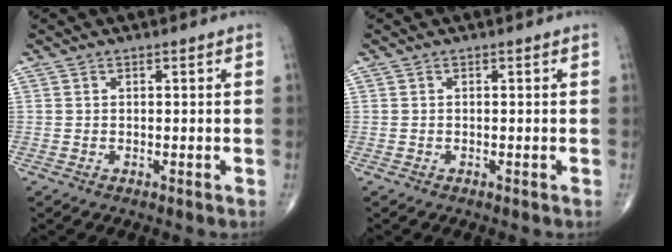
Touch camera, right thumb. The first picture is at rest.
{"total": 0.0}